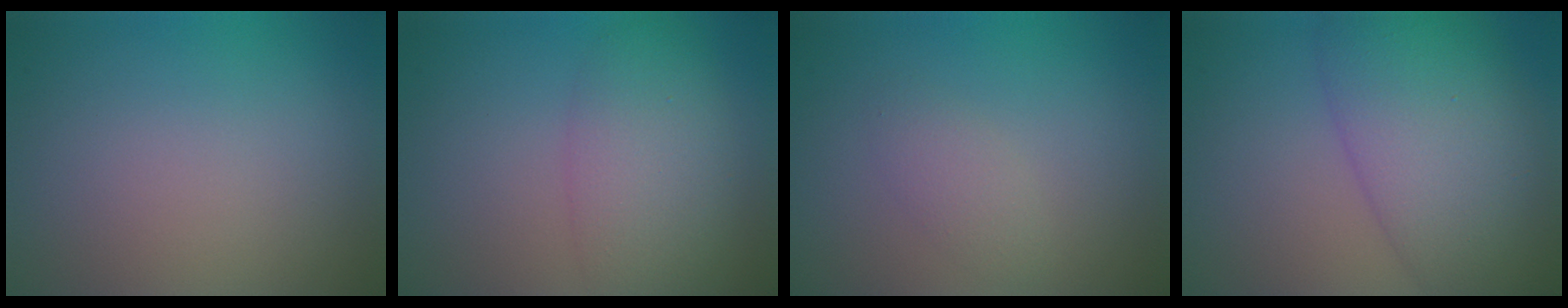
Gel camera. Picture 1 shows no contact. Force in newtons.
{"total": 5.5, "press": 5.5, "slide": 0.1}
{"total": 1.7, "press": 1.6, "slide": 0.0}
{"total": 9.9, "press": 9.9, "slide": 0.3}